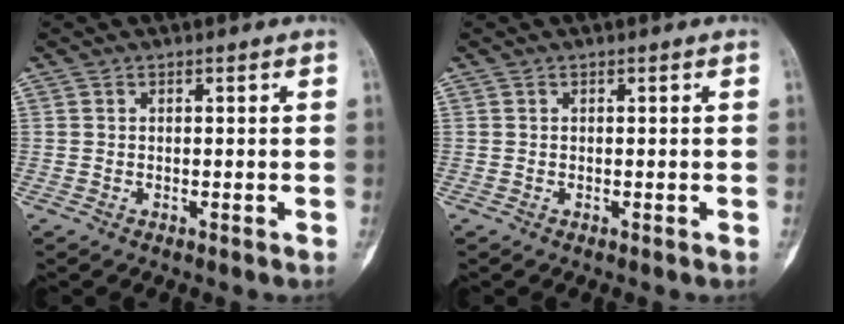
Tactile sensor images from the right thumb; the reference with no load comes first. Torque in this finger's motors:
{"motor_torque": [0.52, 0.36, 0.00, 0.00, 0.08]}